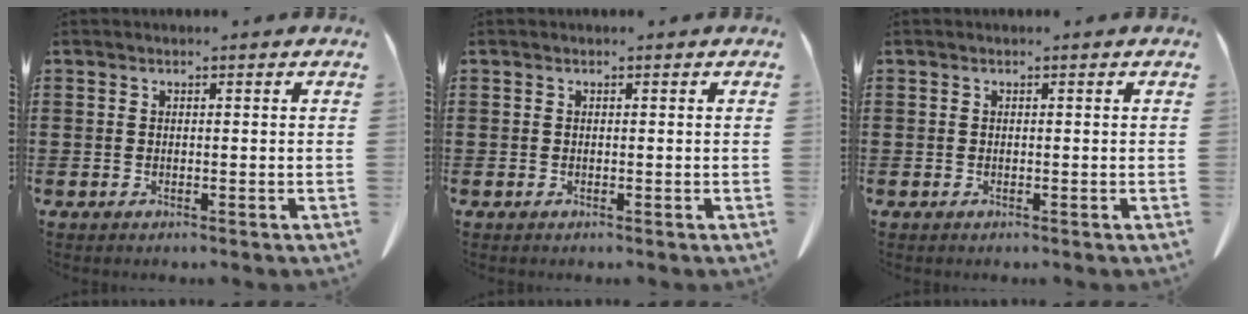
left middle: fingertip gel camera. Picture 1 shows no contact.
{"total": 0.0}
{"total": 0.0}